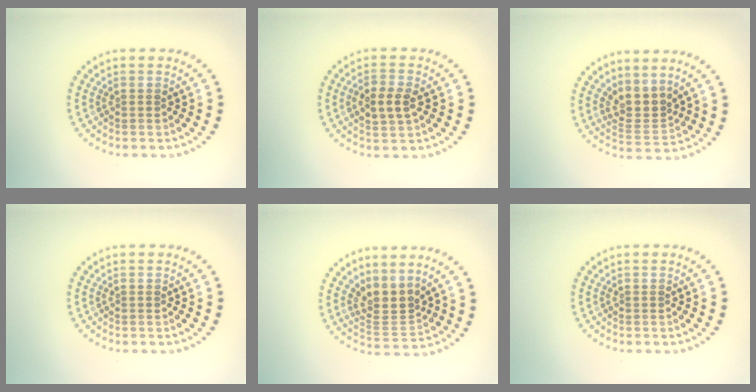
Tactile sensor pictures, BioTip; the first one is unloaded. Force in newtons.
{"total": 2.8, "press": 2.8, "slide": 0.3}
{"total": 2.8, "press": 2.0, "slide": 1.9}
{"total": 0.0}
{"total": 3.0, "press": 2.1, "slide": 2.1}
{"total": 0.0}